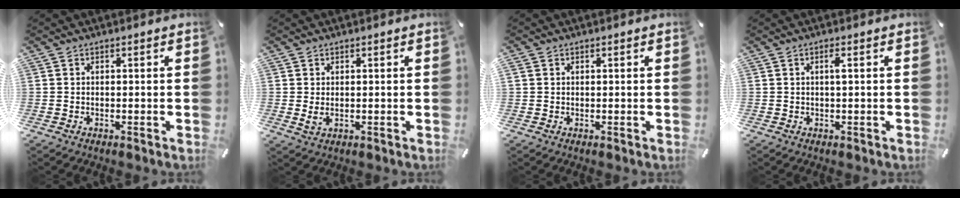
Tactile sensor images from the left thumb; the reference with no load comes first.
{"total": 2.0, "force": [0.3, 1.1, 1.6], "torque": [-0.030, -0.005, 0.002]}
{"total": 0.7, "force": [0.3, 0.6, 0.1], "torque": [-0.001, 0.004, 0.005]}
{"total": 1.8, "force": [0.3, 0.1, 1.7], "torque": [-0.035, 0.001, 0.004]}